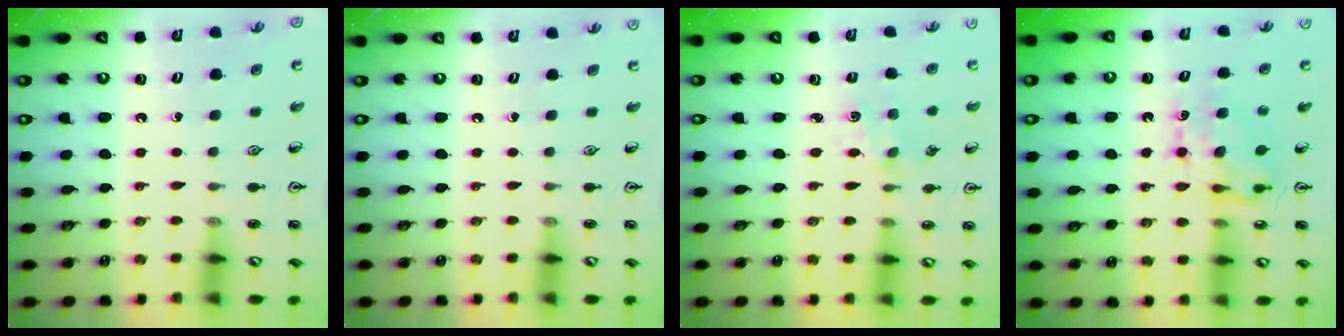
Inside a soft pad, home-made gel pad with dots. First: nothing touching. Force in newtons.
{"total": 0.0}
{"total": 1.7, "press": 1.7, "slide": 0.1}
{"total": 7.1, "press": 7.0, "slide": 0.6}